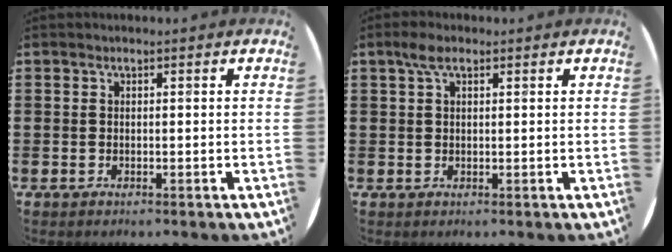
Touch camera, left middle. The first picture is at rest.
{"total": 2.5, "force": [1.4, 1.1, 1.8], "torque": [-0.039, 0.008, 0.024]}